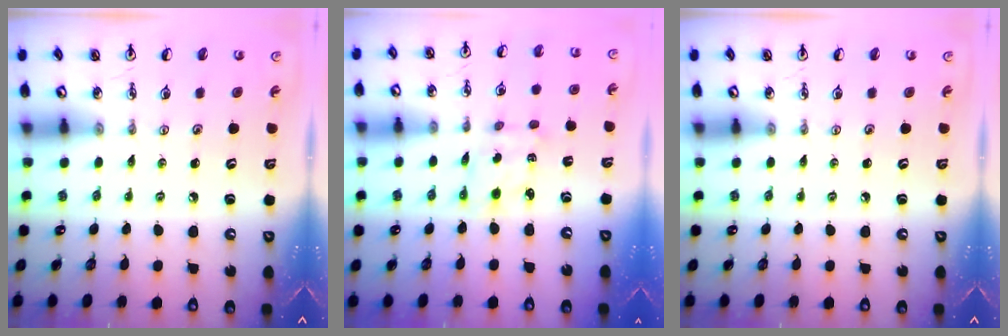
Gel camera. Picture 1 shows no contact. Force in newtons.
{"total": 2.1, "press": 2.0, "slide": 0.4}
{"total": 0.0}